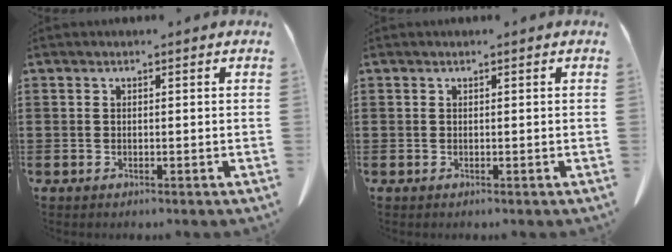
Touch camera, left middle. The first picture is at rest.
{"total": 0.0}